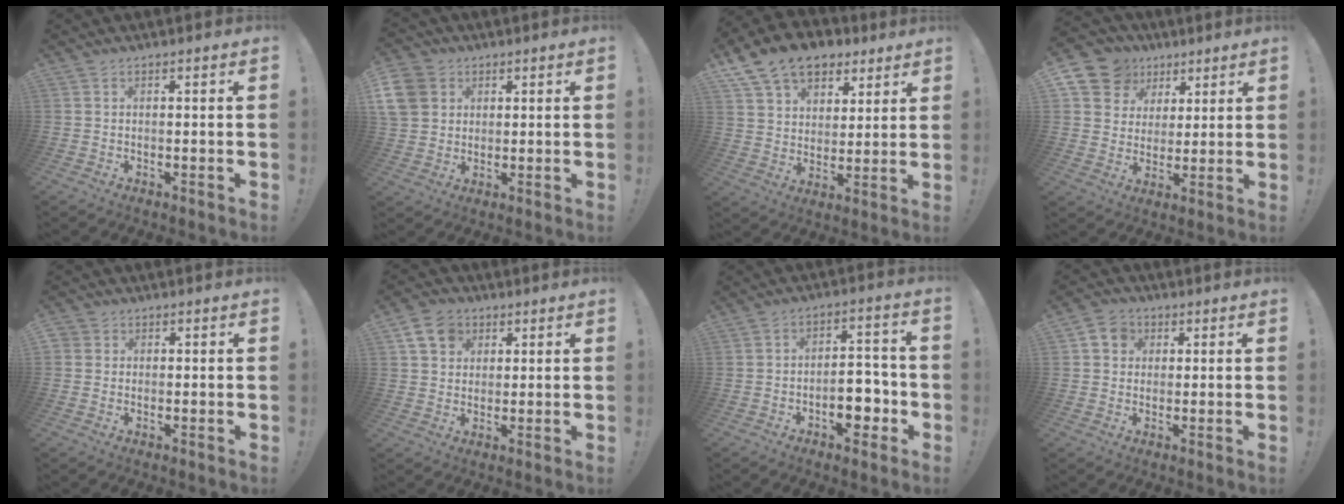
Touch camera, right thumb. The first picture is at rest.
{"total": 9.1, "force": [3.3, 7.7, 3.6], "torque": [-0.078, -0.014, 0.068]}
{"total": 14.2, "force": [9.0, 9.6, 5.4], "torque": [-0.093, -0.049, 0.173]}
{"total": 11.4, "force": [5.8, 9.3, 3.0], "torque": [-0.058, -0.031, 0.120]}
{"total": 1.5, "force": [0.4, 1.4, 0.3], "torque": [0.000, 0.001, 0.006]}
{"total": 8.9, "force": [4.2, 7.0, 3.7], "torque": [-0.064, -0.008, 0.084]}
{"total": 10.2, "force": [-3.8, 5.8, 7.6], "torque": [-0.088, 0.027, -0.061]}
{"total": 5.8, "force": [1.6, 5.0, 2.5], "torque": [-0.039, 0.008, 0.032]}